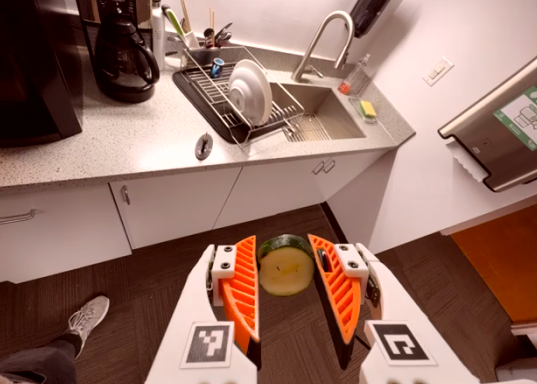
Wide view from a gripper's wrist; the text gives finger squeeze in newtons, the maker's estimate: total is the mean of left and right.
{"total": 9.7, "left": 9.9, "right": 9.5}